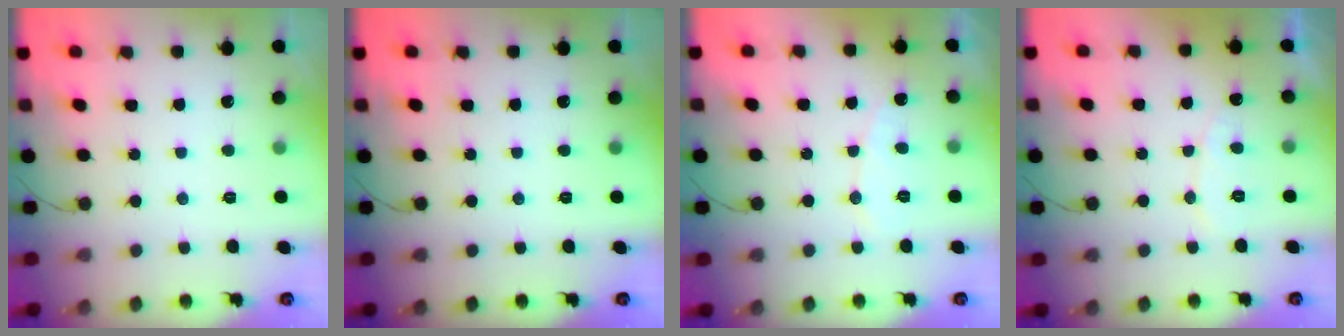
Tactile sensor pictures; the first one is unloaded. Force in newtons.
{"total": 0.0}
{"total": 5.2, "press": 5.2, "slide": 0.4}
{"total": 5.7, "press": 5.7, "slide": 0.3}